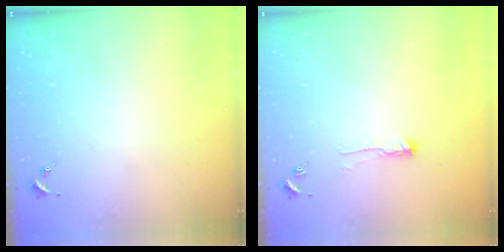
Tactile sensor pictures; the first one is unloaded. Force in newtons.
{"total": 3.9, "press": 3.8, "slide": 0.6}